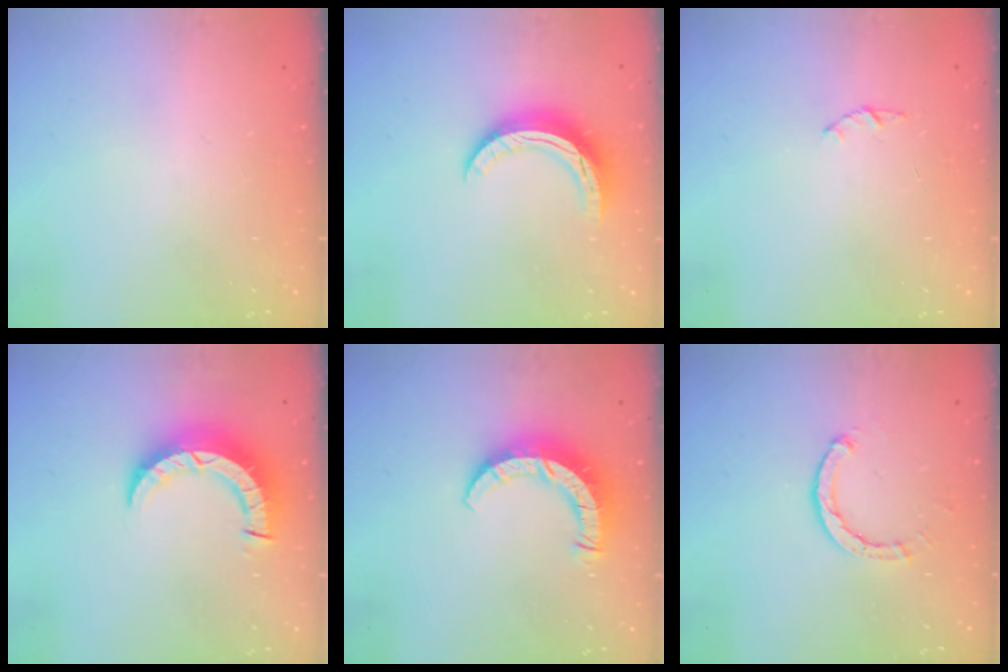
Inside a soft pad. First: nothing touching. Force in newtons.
{"total": 9.9, "press": 9.9, "slide": 0.7}
{"total": 1.0, "press": 0.9, "slide": 0.3}
{"total": 8.2, "press": 8.1, "slide": 0.8}
{"total": 9.0, "press": 8.9, "slide": 1.0}
{"total": 2.6, "press": 2.6, "slide": 0.3}